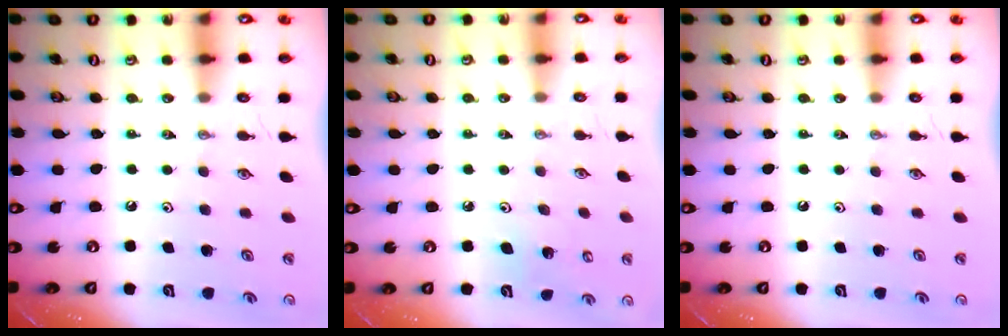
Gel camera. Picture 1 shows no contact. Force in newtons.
{"total": 4.8, "press": 4.7, "slide": 0.9}
{"total": 0.0}